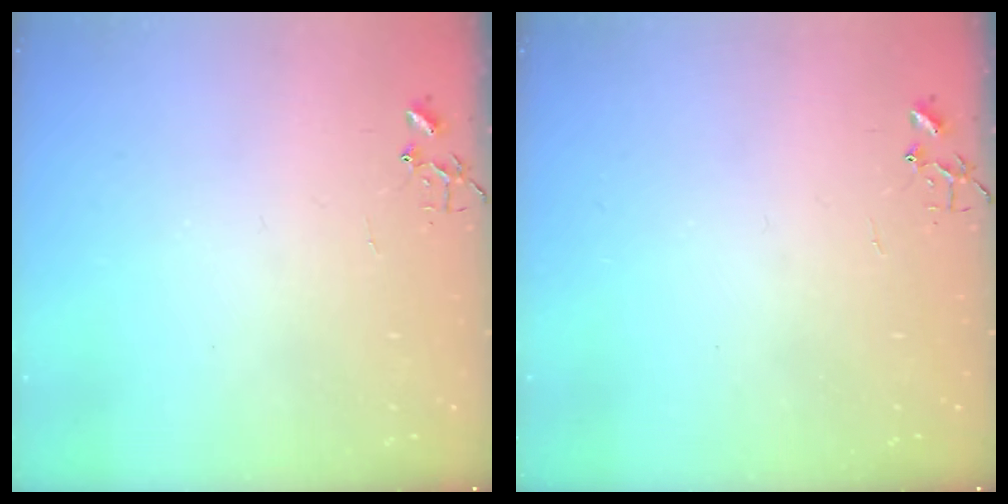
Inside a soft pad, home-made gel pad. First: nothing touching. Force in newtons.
{"total": 0.0}